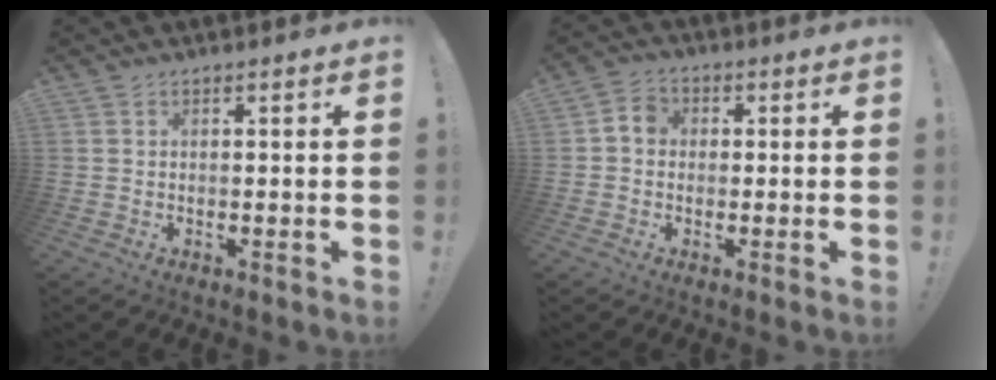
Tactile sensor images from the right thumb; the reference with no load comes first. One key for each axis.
{"total": 4.3, "fx": -0.3, "fy": 3.6, "fz": 2.3, "tx": -0.036, "ty": 0.013, "tz": -0.004}